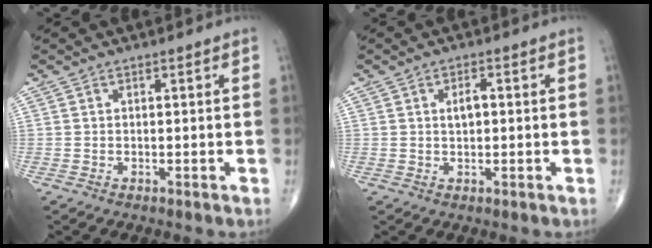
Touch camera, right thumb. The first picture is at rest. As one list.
[{"total": 2.4, "force": [0.3, 1.3, 2.1], "torque": [-0.031, 0.004, 0.005]}]